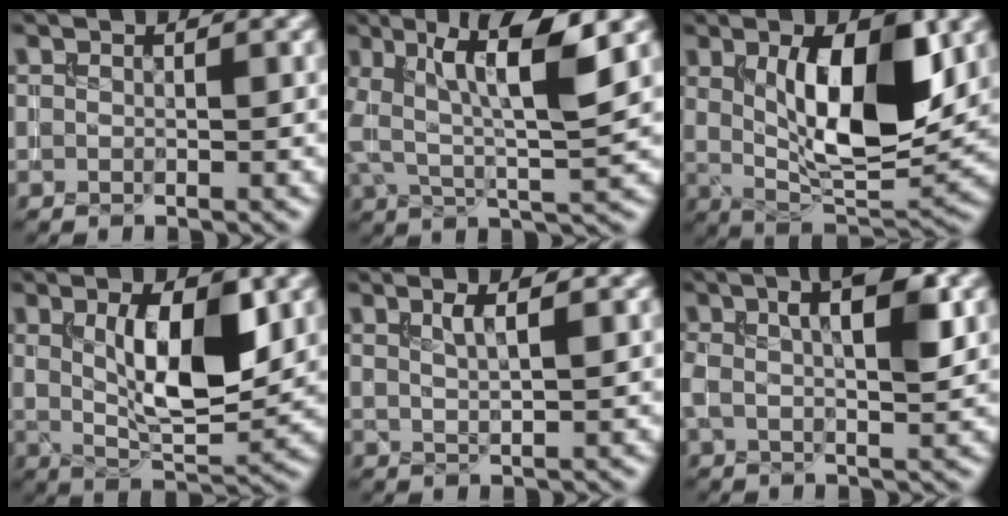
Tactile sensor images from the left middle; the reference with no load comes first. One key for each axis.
{"total": 8.3, "fx": 2.3, "fy": 2.1, "fz": 7.6, "tx": -0.139, "ty": 0.004, "tz": 0.037}
{"total": 10.0, "fx": 2.0, "fy": 3.8, "fz": 9.0, "tx": -0.144, "ty": -0.009, "tz": 0.039}
{"total": 7.9, "fx": 1.7, "fy": 3.0, "fz": 7.1, "tx": -0.120, "ty": -0.007, "tz": 0.033}
{"total": 2.3, "fx": 1.1, "fy": 0.5, "fz": 1.9, "tx": -0.028, "ty": 0.002, "tz": 0.018}
{"total": 5.9, "fx": 1.7, "fy": 1.7, "fz": 5.4, "tx": -0.085, "ty": 0.011, "tz": 0.023}